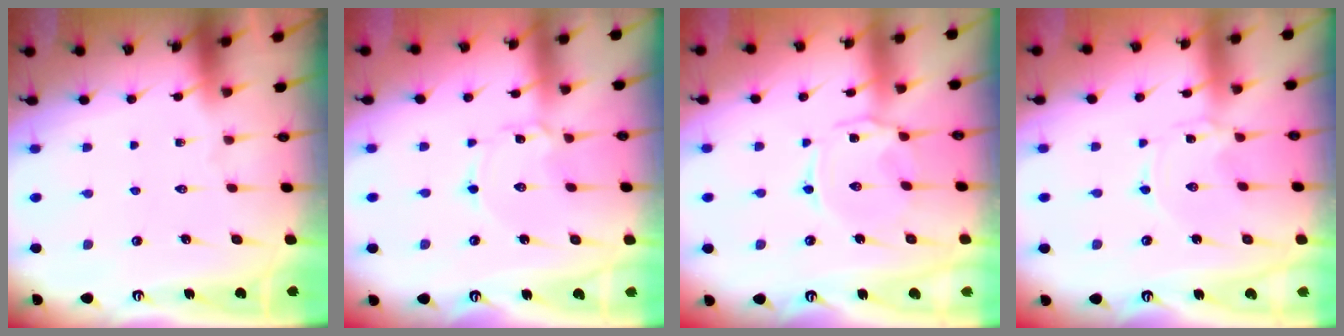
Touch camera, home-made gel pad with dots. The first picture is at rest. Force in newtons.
{"total": 1.8, "press": 1.8, "slide": 0.1}
{"total": 1.9, "press": 1.9, "slide": 0.3}
{"total": 0.0}